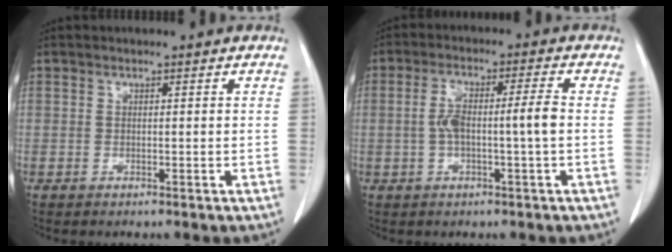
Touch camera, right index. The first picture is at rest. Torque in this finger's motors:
{"motor_torque": [0.89, -0.20, 0.52, 0.13]}